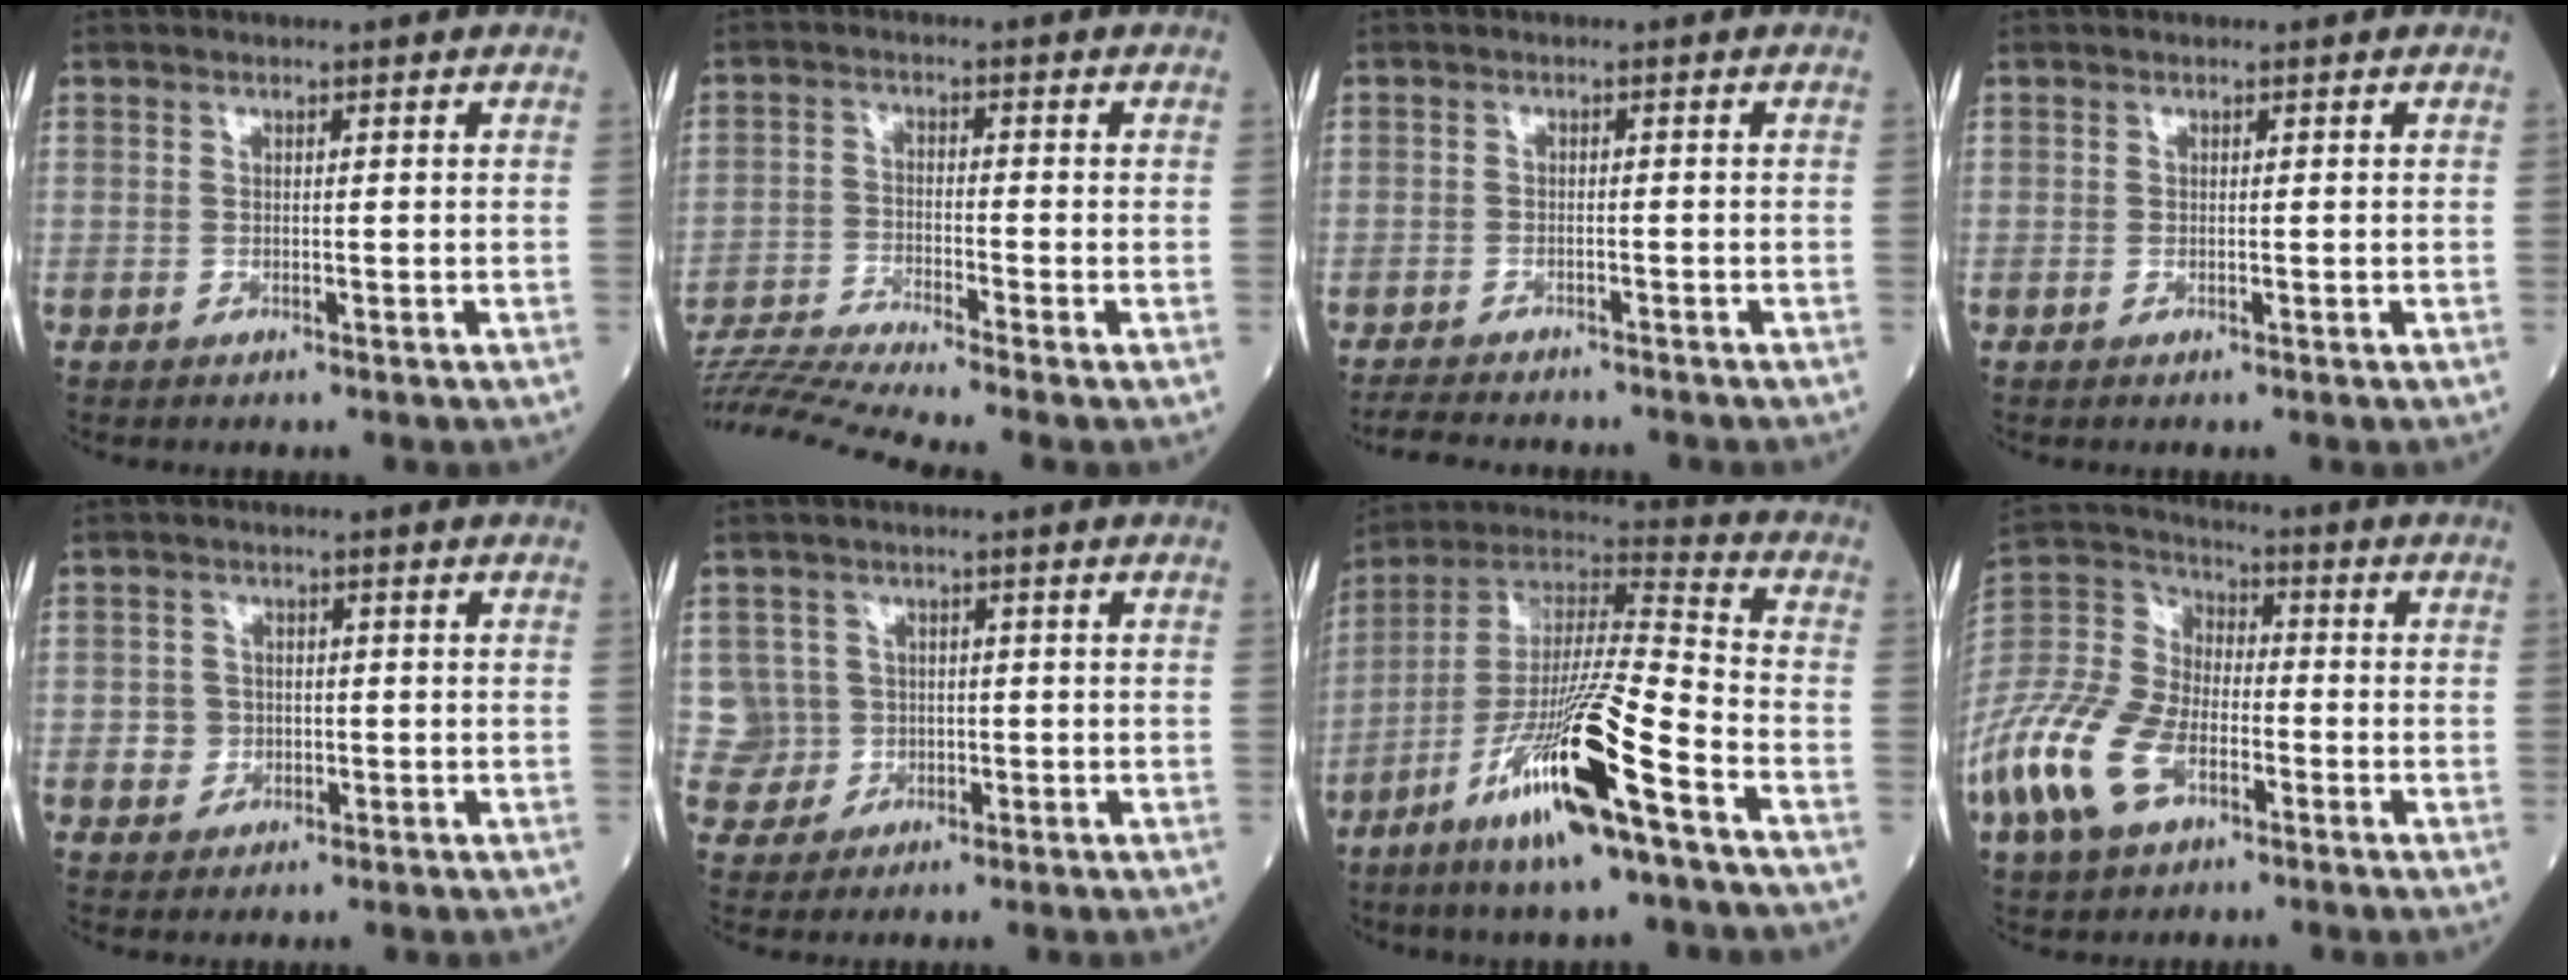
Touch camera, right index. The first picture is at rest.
{"total": 10.1, "force": [-9.1, -3.0, 3.2], "torque": [-0.050, -0.015, -0.163]}
{"total": 6.1, "force": [-5.6, 1.5, 1.8], "torque": [-0.029, -0.011, -0.087]}
{"total": 0.0}
{"total": 2.8, "force": [-0.5, 2.7, 0.6], "torque": [-0.005, 0.007, -0.004]}
{"total": 4.7, "force": [0.0, 4.6, -0.7], "torque": [0.022, 0.013, 0.003]}
{"total": 19.3, "force": [-9.5, 1.1, 16.7], "torque": [-0.336, -0.035, -0.179]}
{"total": 16.9, "force": [-8.0, 9.4, 11.6], "torque": [-0.279, 0.003, -0.154]}